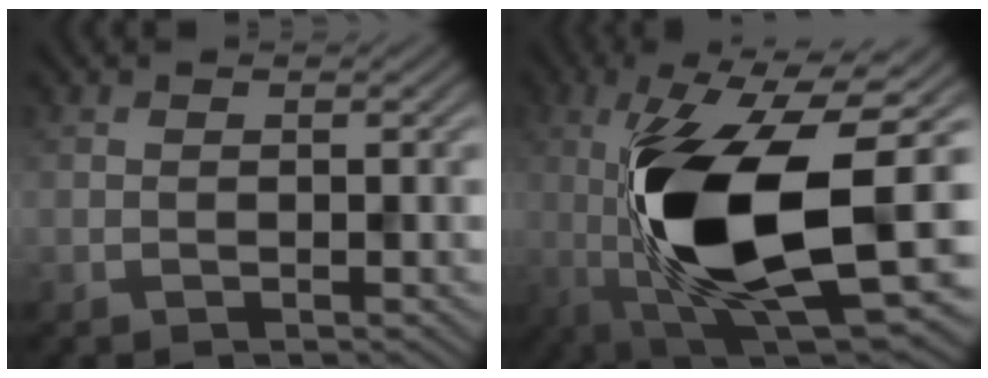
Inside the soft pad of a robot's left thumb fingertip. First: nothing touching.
{"total": 17.5, "force": [-2.4, 6.9, 15.9], "torque": [-0.290, 0.004, -0.047]}